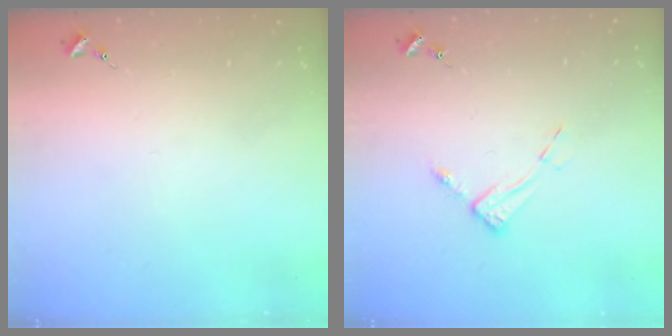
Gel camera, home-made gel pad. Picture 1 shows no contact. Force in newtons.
{"total": 6.5, "press": 6.5, "slide": 0.5}